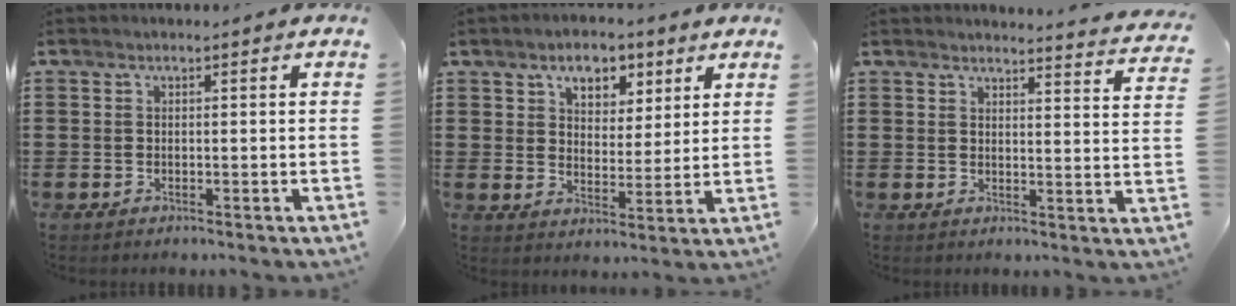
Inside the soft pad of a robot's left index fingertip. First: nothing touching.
{"total": 5.7, "force": [4.0, 3.5, 2.2], "torque": [-0.041, 0.000, 0.065]}
{"total": 3.1, "force": [3.0, -0.3, 0.4], "torque": [-0.014, -0.022, 0.052]}